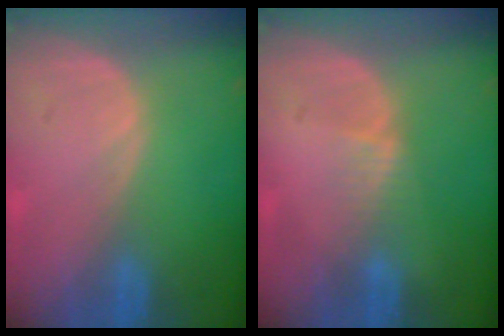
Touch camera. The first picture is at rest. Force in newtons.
{"total": 1.6, "press": 1.6, "slide": 0.3}